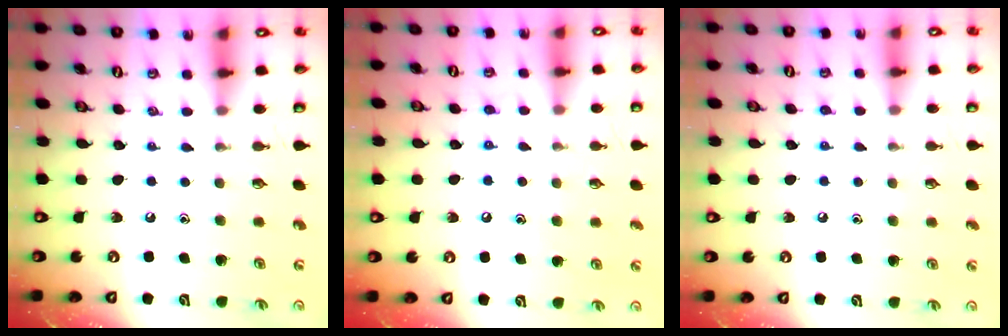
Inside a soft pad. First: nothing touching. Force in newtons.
{"total": 6.9, "press": 6.9, "slide": 0.5}
{"total": 4.8, "press": 4.6, "slide": 1.1}